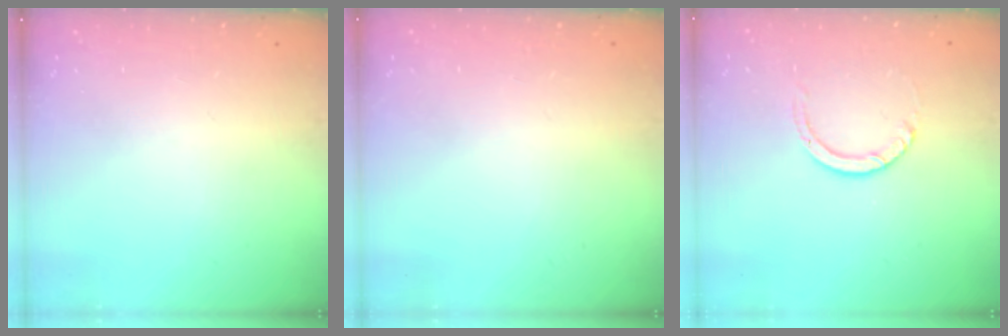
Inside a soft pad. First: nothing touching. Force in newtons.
{"total": 2.4, "press": 2.4, "slide": 0.2}
{"total": 3.5, "press": 3.5, "slide": 0.2}